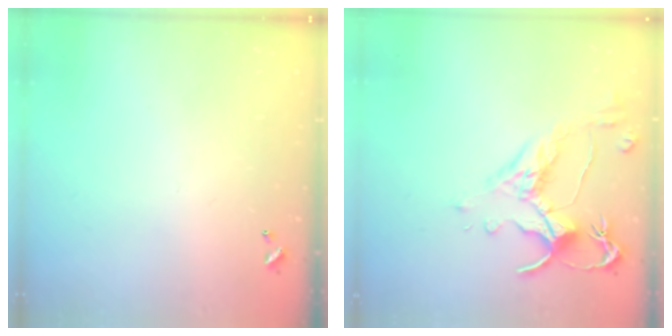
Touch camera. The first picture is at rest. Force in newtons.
{"total": 2.5, "press": 2.1, "slide": 1.2}